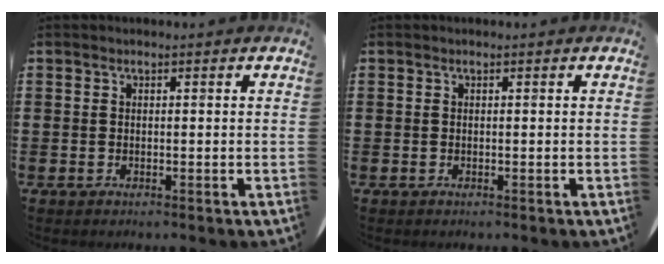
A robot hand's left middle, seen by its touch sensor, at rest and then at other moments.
{"total": 0.0}